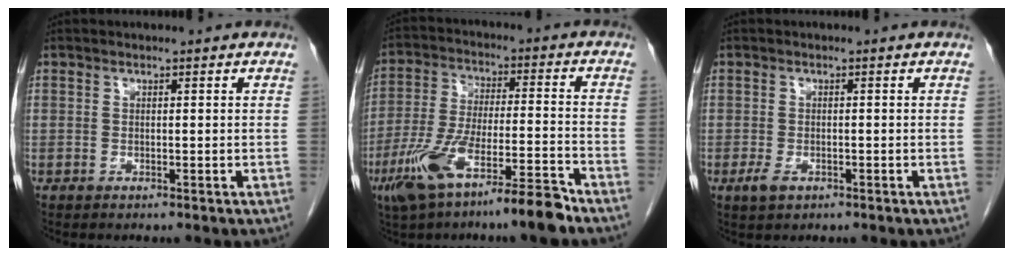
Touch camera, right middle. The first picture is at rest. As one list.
[{"total": 13.3, "force": [-8.7, 1.2, 10.0], "torque": [-0.195, -0.012, -0.155]}, {"total": 2.2, "force": [-1.1, 1.1, 1.6], "torque": [-0.034, -0.001, -0.014]}]